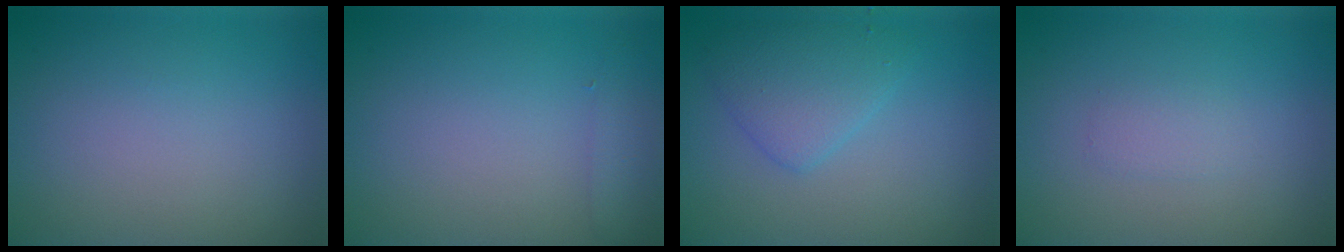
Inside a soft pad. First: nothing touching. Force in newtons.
{"total": 1.3, "press": 1.3, "slide": 0.1}
{"total": 3.2, "press": 3.2, "slide": 0.1}
{"total": 1.0, "press": 1.0, "slide": 0.0}